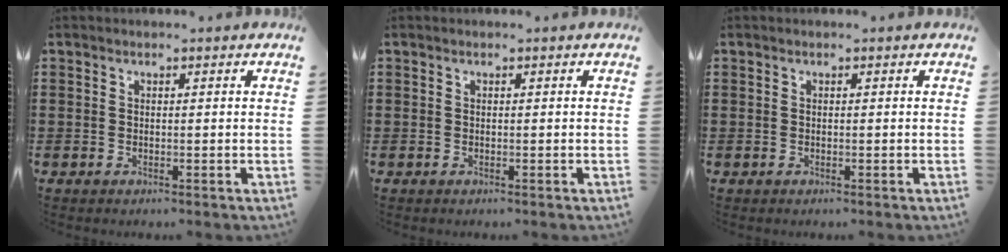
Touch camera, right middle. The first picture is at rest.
{"total": 0.0}
{"total": 0.0}